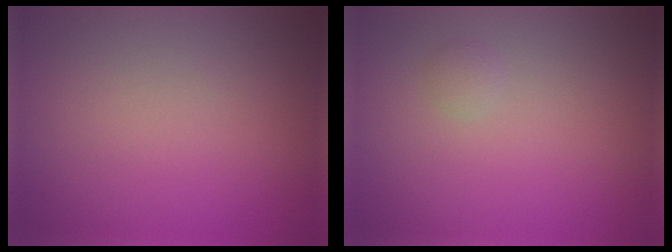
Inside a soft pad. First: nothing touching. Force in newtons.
{"total": 0.7, "press": 0.7, "slide": 0.0}